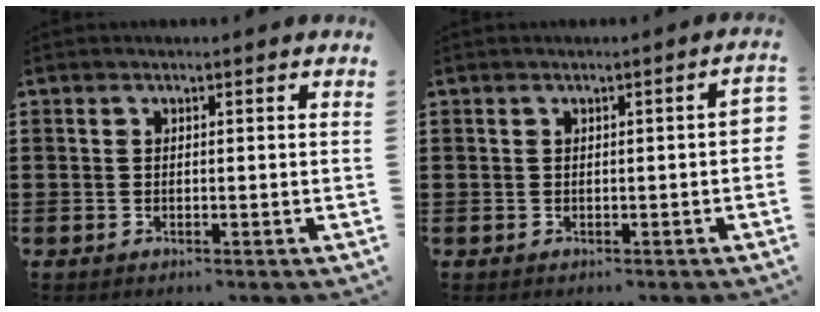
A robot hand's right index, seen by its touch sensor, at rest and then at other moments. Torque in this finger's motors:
{"motor_torque": [0.35, -0.26, 0.09, 0.02]}